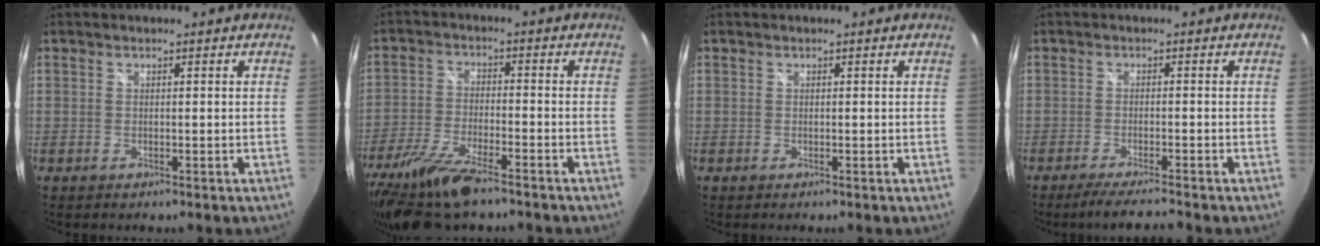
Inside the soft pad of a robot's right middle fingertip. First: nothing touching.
{"total": 13.7, "force": [-10.7, 2.9, 8.1], "torque": [-0.186, -0.041, -0.200]}
{"total": 0.0}
{"total": 5.0, "force": [-4.4, -0.4, 2.2], "torque": [-0.053, -0.015, -0.078]}